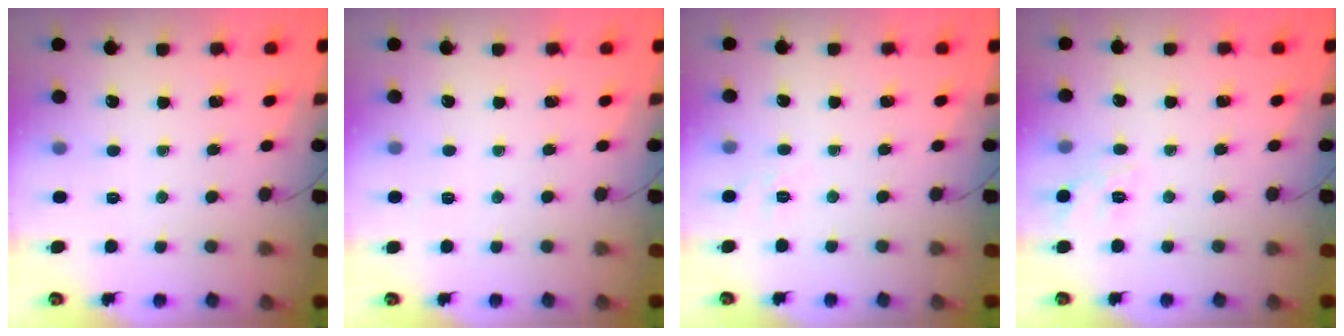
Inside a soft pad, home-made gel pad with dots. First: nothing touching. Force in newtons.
{"total": 2.0, "press": 1.6, "slide": 1.2}
{"total": 2.2, "press": 1.6, "slide": 1.6}
{"total": 10.7, "press": 10.6, "slide": 1.1}